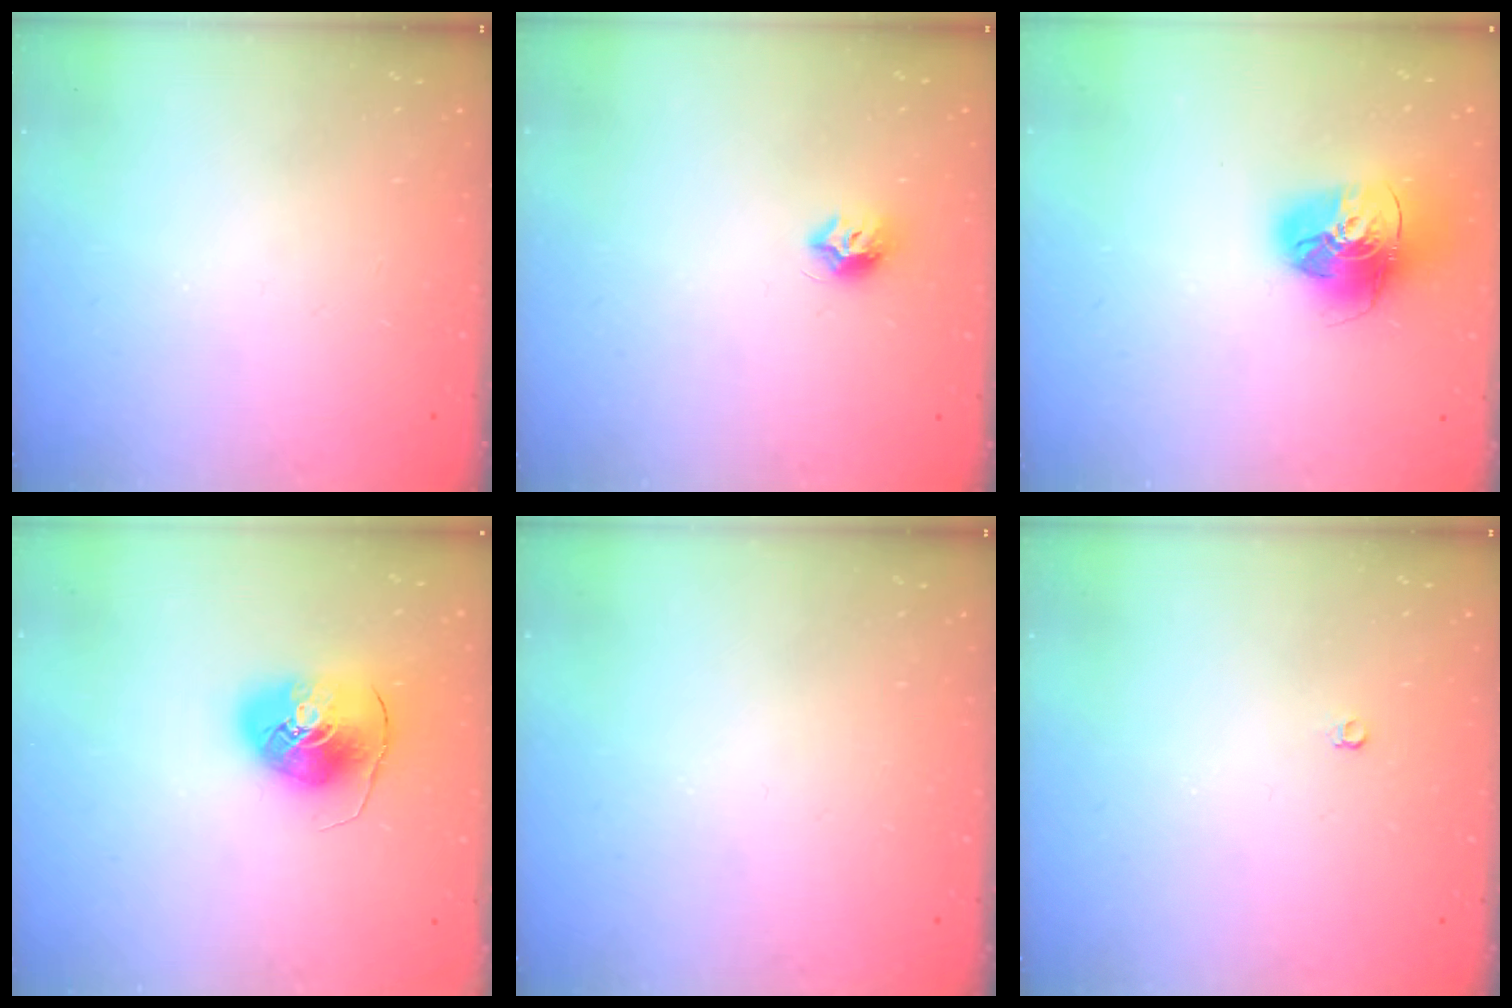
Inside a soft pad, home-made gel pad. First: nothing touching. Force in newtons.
{"total": 8.2, "press": 8.2, "slide": 0.7}
{"total": 15.3, "press": 15.3, "slide": 1.5}
{"total": 9.3, "press": 9.2, "slide": 1.0}
{"total": 0.0}
{"total": 3.6, "press": 3.6, "slide": 0.6}